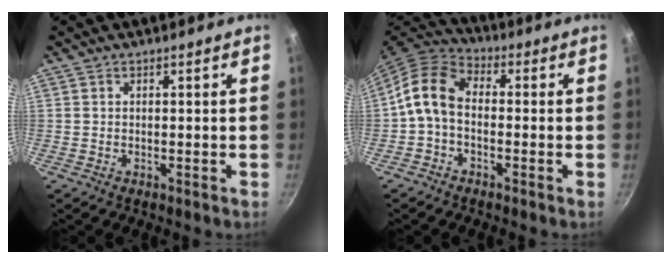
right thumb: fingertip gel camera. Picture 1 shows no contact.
{"total": 8.8, "force": [-1.3, 6.2, 6.2], "torque": [-0.110, 0.037, -0.043]}